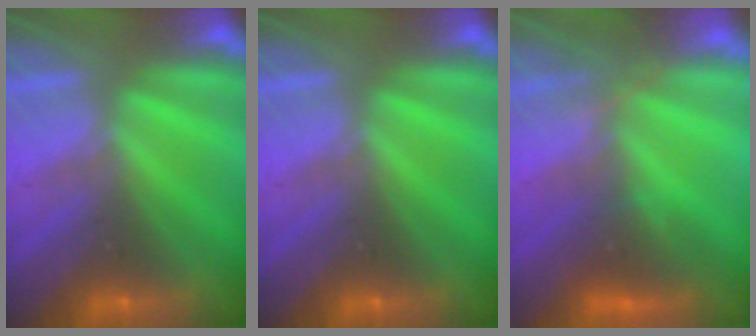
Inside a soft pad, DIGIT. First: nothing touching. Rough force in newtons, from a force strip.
{"total": 0.0}
{"total": 4.7}